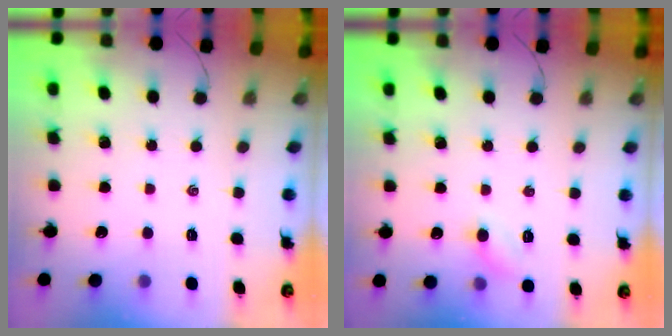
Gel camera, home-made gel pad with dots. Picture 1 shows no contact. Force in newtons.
{"total": 4.9, "press": 4.7, "slide": 1.1}